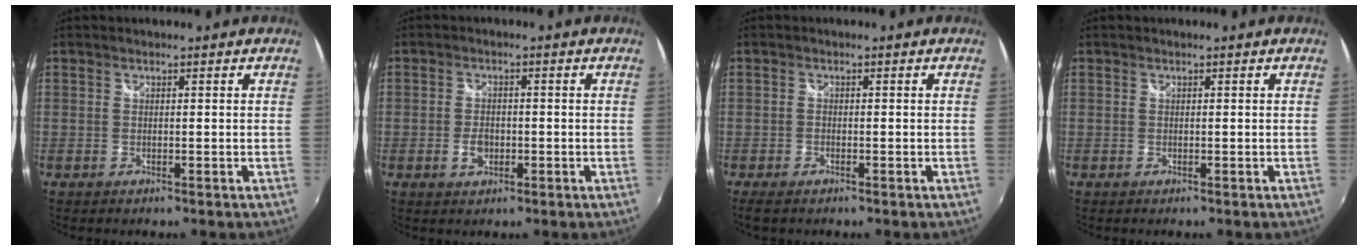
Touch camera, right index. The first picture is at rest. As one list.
[{"total": 3.3, "force": [-1.1, 2.3, 2.1], "torque": [-0.041, -0.002, -0.017]}, {"total": 2.7, "force": [-2.0, 1.2, 1.4], "torque": [-0.035, -0.010, -0.037]}, {"total": 0.0}]